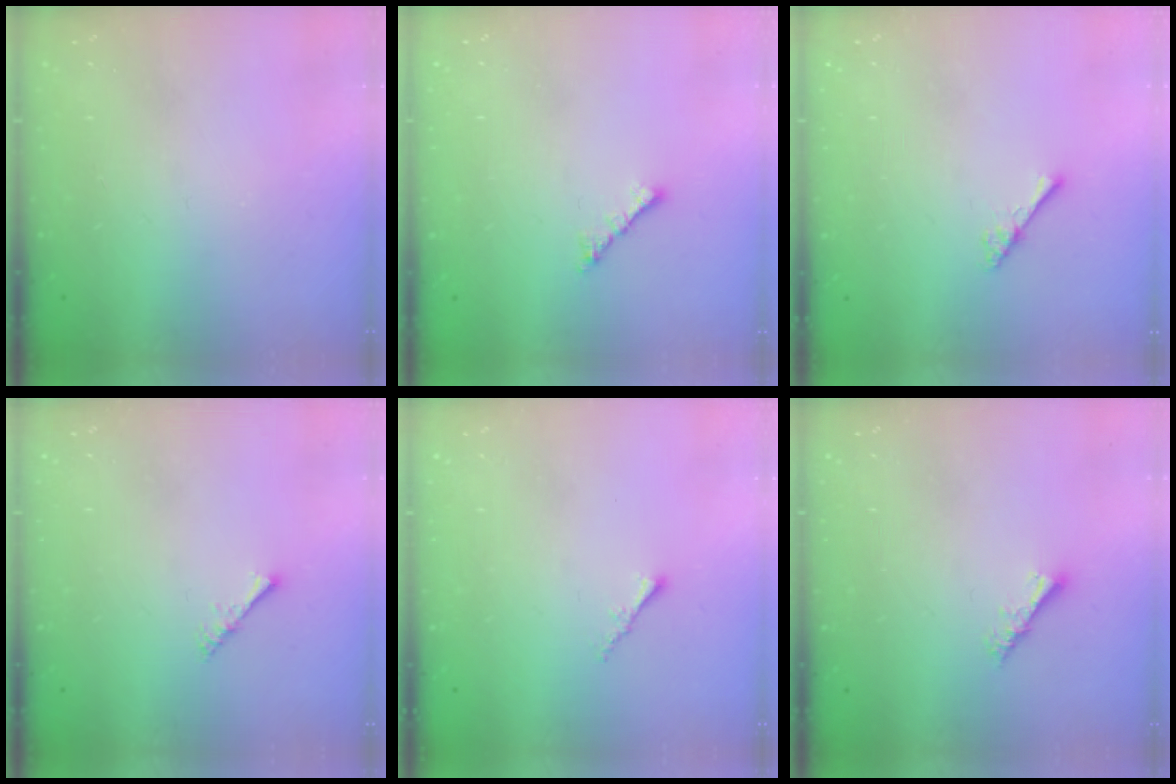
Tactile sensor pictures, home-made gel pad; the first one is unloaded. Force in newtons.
{"total": 1.8, "press": 1.8, "slide": 0.5}
{"total": 2.5, "press": 2.5, "slide": 0.4}
{"total": 2.0, "press": 1.9, "slide": 0.4}
{"total": 1.0, "press": 1.0, "slide": 0.4}
{"total": 4.2, "press": 4.2, "slide": 0.5}